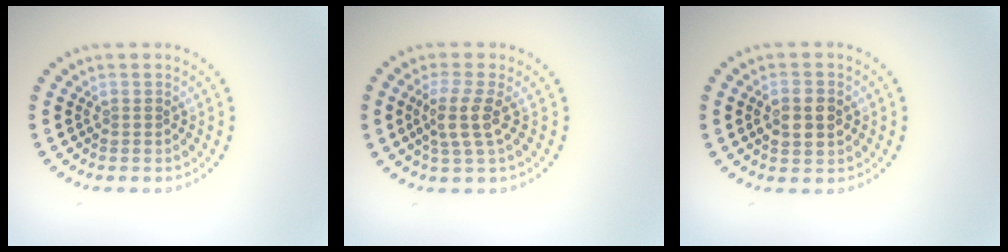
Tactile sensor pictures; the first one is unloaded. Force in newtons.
{"total": 2.9, "press": 2.3, "slide": 1.7}
{"total": 3.5, "press": 3.5, "slide": 0.2}